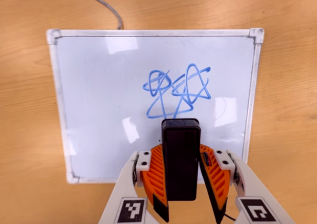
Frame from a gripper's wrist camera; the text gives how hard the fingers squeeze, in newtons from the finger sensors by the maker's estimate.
{"total": 5.5, "left": 4.8, "right": 6.2}